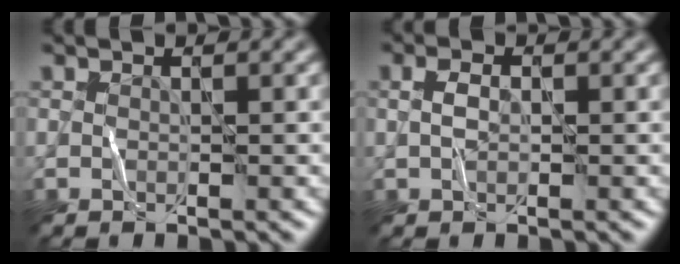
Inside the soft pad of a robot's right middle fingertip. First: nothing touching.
{"total": 1.4, "force": [0.0, 1.0, 1.0], "torque": [-0.024, 0.003, -0.001]}